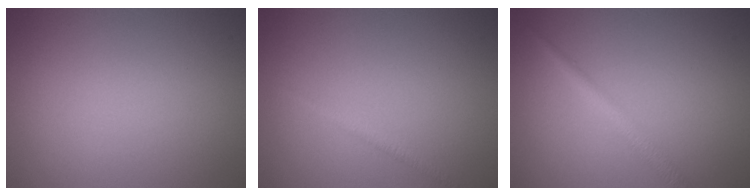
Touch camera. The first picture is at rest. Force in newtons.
{"total": 0.9, "press": 0.9, "slide": 0.1}
{"total": 1.8, "press": 1.8, "slide": 0.0}